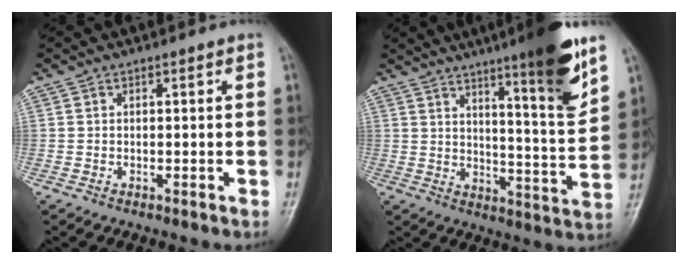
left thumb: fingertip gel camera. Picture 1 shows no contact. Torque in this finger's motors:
{"motor_torque": [2.44, 1.32, 1.58, -1.21, 0.33]}